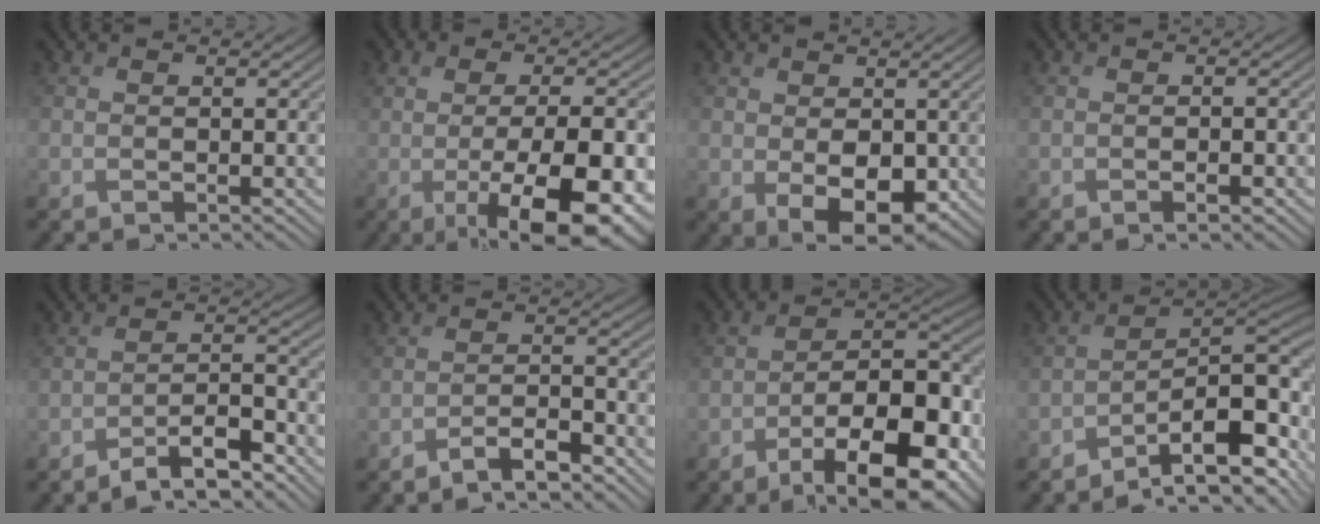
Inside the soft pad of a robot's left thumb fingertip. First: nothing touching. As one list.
[{"total": 12.8, "force": [-3.1, 5.0, 11.3], "torque": [-0.159, -0.014, -0.038]}, {"total": 6.0, "force": [-0.3, 3.8, 4.6], "torque": [-0.090, -0.018, 0.001]}, {"total": 1.3, "force": [-0.6, 0.3, 1.1], "torque": [-0.017, 0.000, -0.010]}, {"total": 5.8, "force": [-4.6, 1.2, 3.3], "torque": [-0.052, 0.009, -0.083]}, {"total": 3.7, "force": [-3.0, 0.7, 2.1], "torque": [-0.039, 0.007, -0.058]}, {"total": 14.7, "force": [-7.9, 6.1, 10.8], "torque": [-0.161, -0.006, -0.131]}, {"total": 12.9, "force": [-6.3, 4.9, 10.1], "torque": [-0.142, -0.007, -0.103]}]